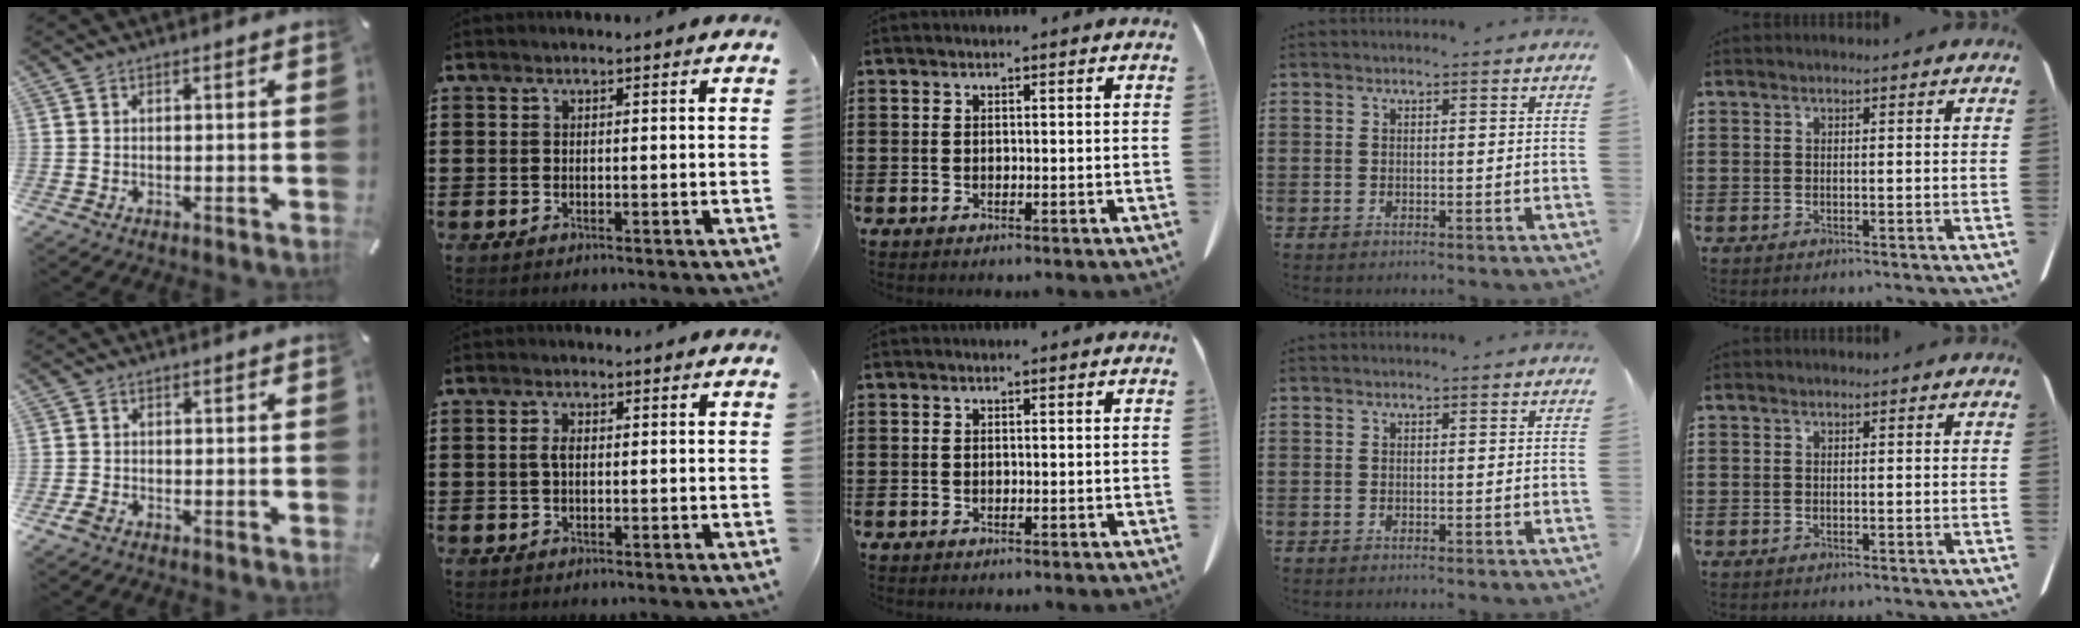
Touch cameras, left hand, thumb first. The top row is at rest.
{"thumb": {"total": 1.6, "force": [-0.9, 1.1, 0.7], "torque": [-0.010, 0.004, -0.019]}, "index": {"total": 1.9, "force": [0.2, 0.8, 1.7], "torque": [-0.043, -0.001, 0.000]}}